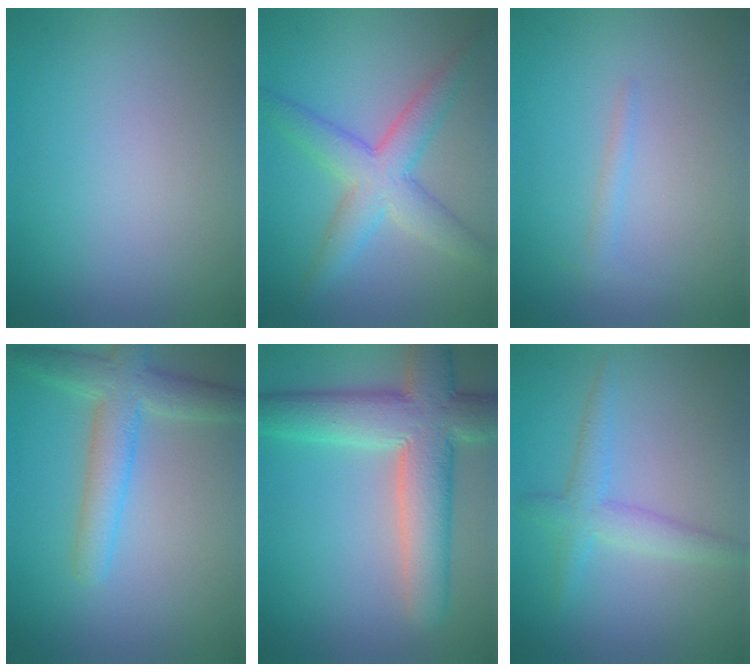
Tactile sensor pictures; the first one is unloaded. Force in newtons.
{"total": 5.2, "press": 5.2, "slide": 0.2}
{"total": 0.9, "press": 0.9, "slide": 0.1}
{"total": 4.7, "press": 4.7, "slide": 0.4}
{"total": 9.0, "press": 9.0, "slide": 0.9}
{"total": 2.7, "press": 2.7, "slide": 0.2}